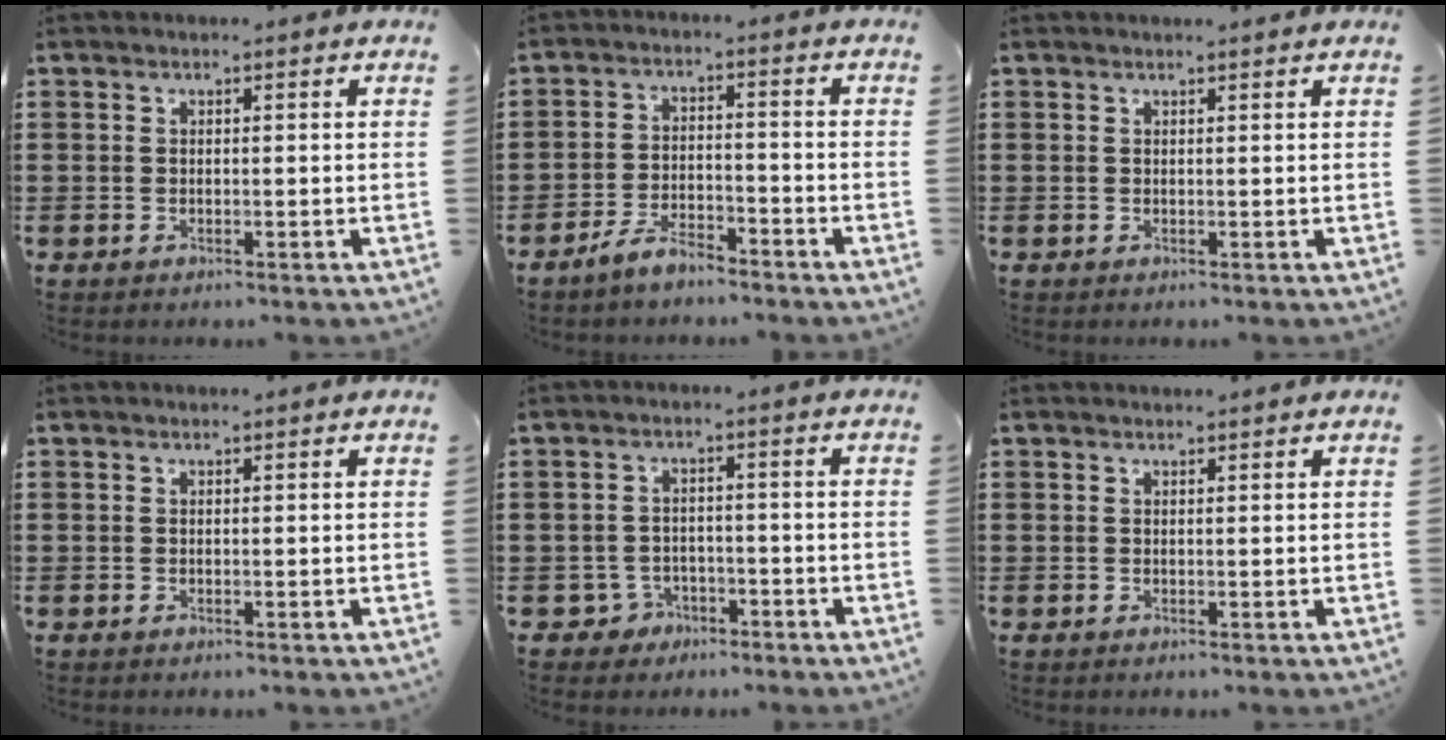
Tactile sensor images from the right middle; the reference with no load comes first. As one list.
[{"total": 4.7, "force": [-4.2, 1.1, 1.8], "torque": [-0.044, 0.005, -0.088]}, {"total": 0.6, "force": [0.5, -0.1, 0.1], "torque": [-0.003, 0.001, 0.010]}, {"total": 0.0}, {"total": 3.1, "force": [-2.3, 2.0, 0.6], "torque": [-0.027, 0.000, -0.053]}, {"total": 0.6, "force": [0.6, -0.1, 0.0], "torque": [-0.002, -0.001, 0.011]}]